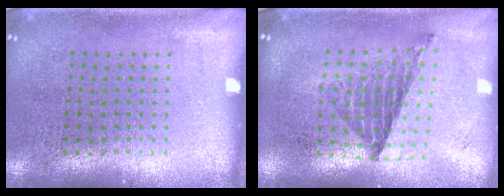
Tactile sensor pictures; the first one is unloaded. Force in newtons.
{"total": 0.8, "press": 0.8, "slide": 0.1}